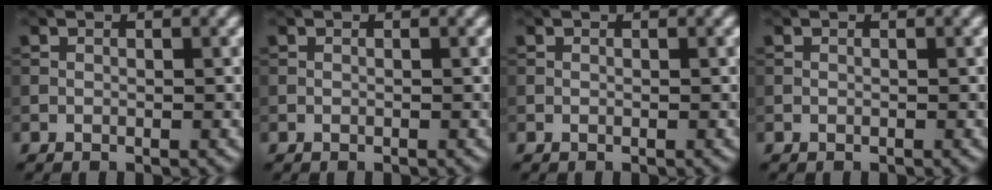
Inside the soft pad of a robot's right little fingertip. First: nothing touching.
{"total": 0.0}
{"total": 0.0}
{"total": 0.0}